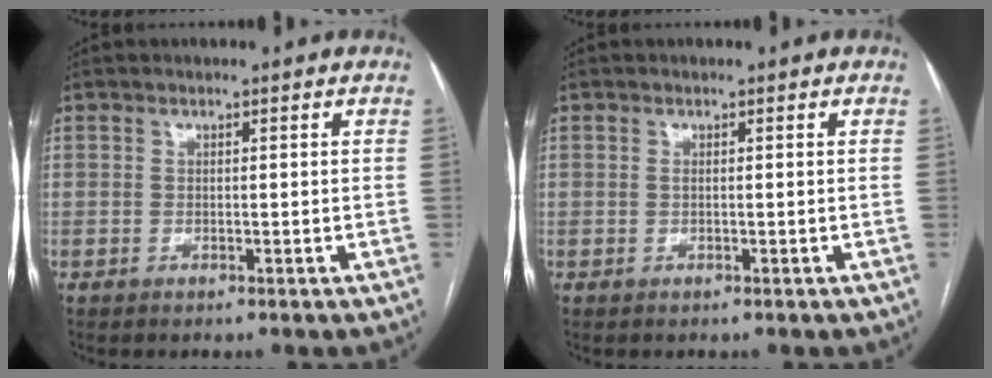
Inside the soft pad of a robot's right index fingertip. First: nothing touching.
{"total": 0.0}